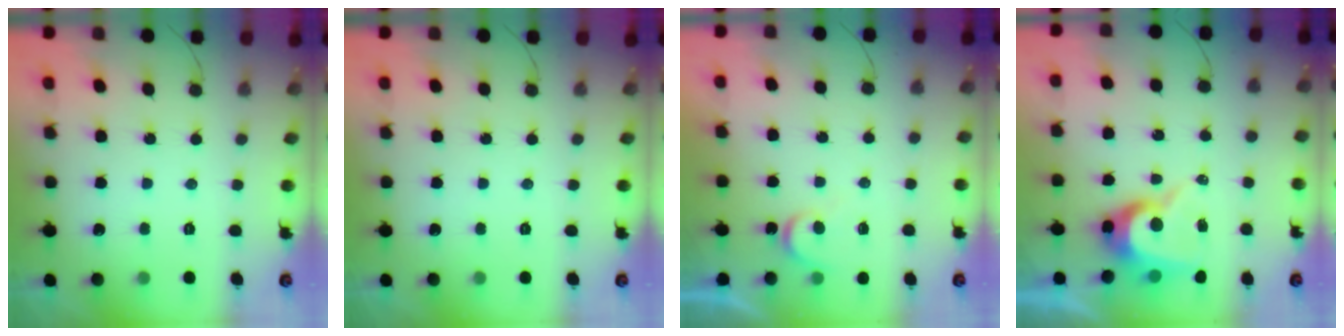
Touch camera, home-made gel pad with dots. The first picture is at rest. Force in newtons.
{"total": 0.0}
{"total": 4.5, "press": 4.5, "slide": 0.4}
{"total": 9.9, "press": 9.9, "slide": 0.7}